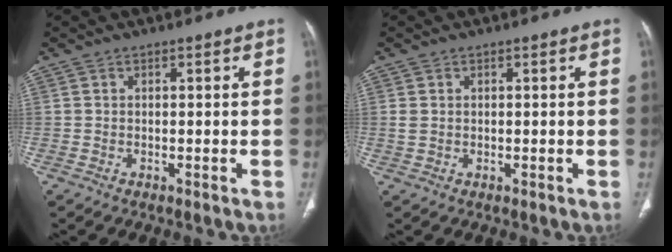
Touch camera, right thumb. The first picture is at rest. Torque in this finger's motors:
{"motor_torque": [-0.13, -0.18, -0.17, 0.03, 0.00]}